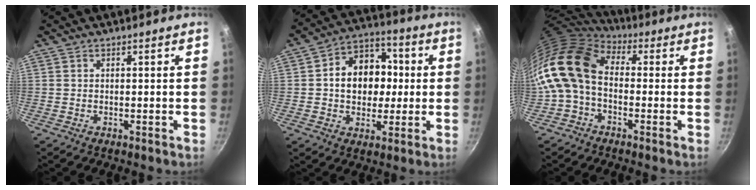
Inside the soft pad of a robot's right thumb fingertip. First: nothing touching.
{"total": 13.9, "force": [1.0, 10.8, 8.7], "torque": [-0.096, 0.024, 0.005]}
{"total": 13.9, "force": [-1.1, 9.5, 10.0], "torque": [-0.183, 0.031, -0.040]}